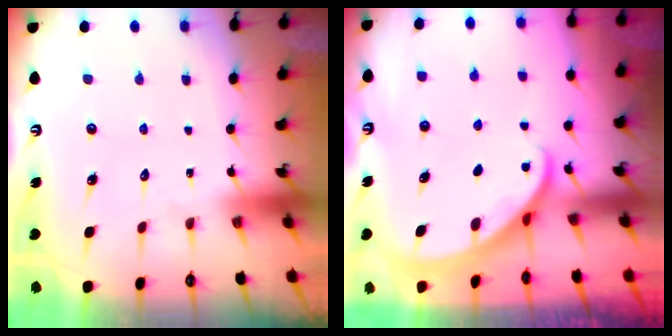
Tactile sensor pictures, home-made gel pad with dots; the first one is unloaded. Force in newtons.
{"total": 2.3, "press": 2.3, "slide": 0.1}